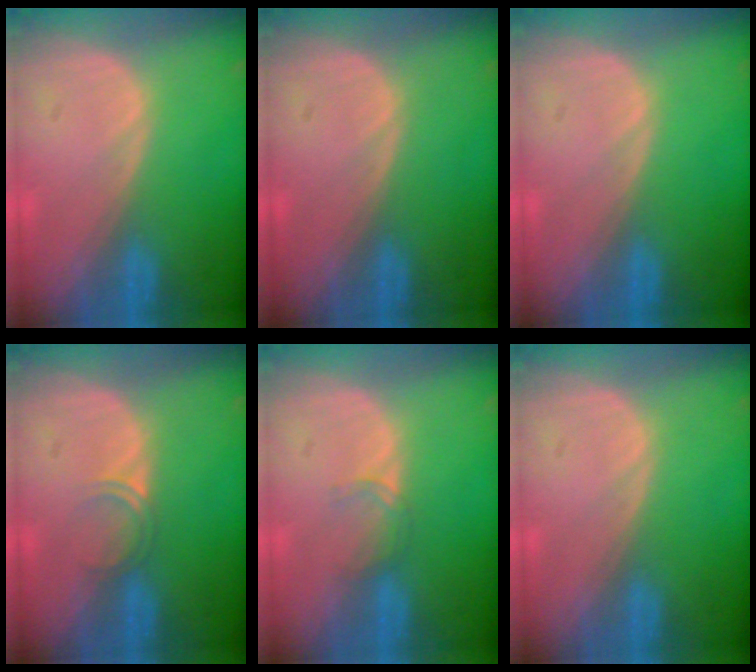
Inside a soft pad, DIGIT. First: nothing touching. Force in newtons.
{"total": 0.0}
{"total": 0.0}
{"total": 1.8, "press": 1.5, "slide": 1.1}
{"total": 1.5, "press": 1.5, "slide": 0.2}
{"total": 0.0}